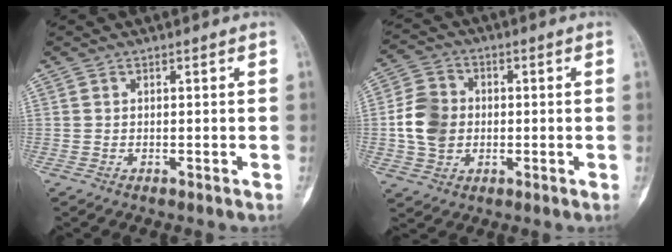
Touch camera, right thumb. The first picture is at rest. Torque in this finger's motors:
{"motor_torque": [0.15, 0.11, 0.16, -0.13, 0.07]}